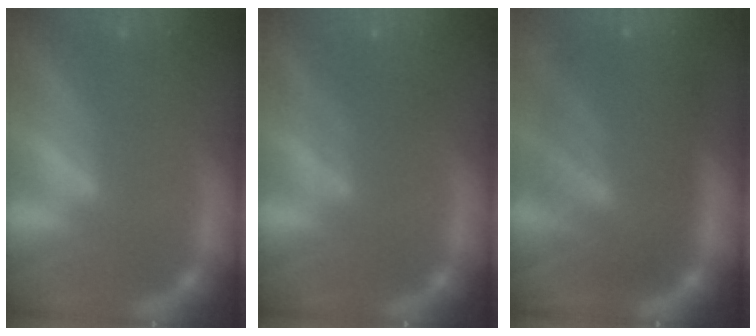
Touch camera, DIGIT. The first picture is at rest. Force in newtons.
{"total": 2.5}
{"total": 9.4}